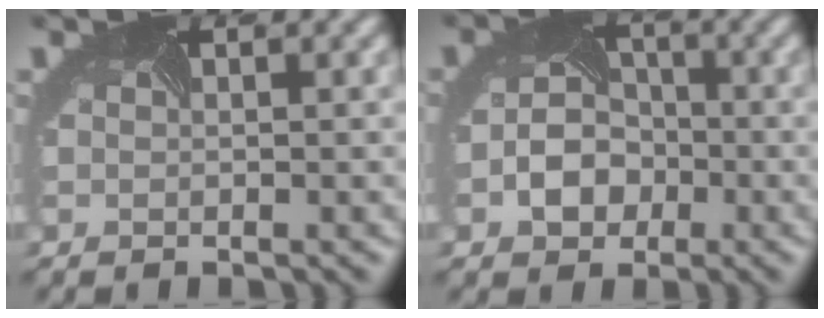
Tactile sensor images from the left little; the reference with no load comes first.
{"total": 3.5, "force": [-1.2, 3.0, 1.3], "torque": [-0.035, -0.003, -0.024]}